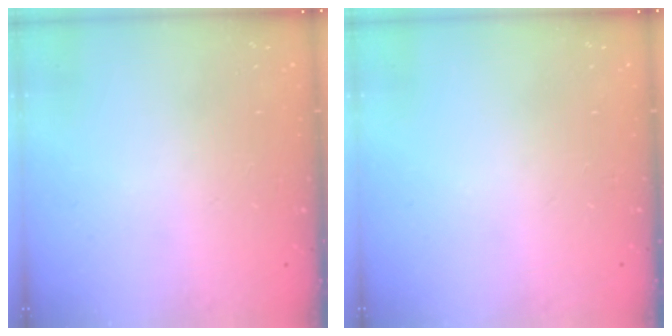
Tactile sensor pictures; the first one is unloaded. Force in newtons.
{"total": 0.0}